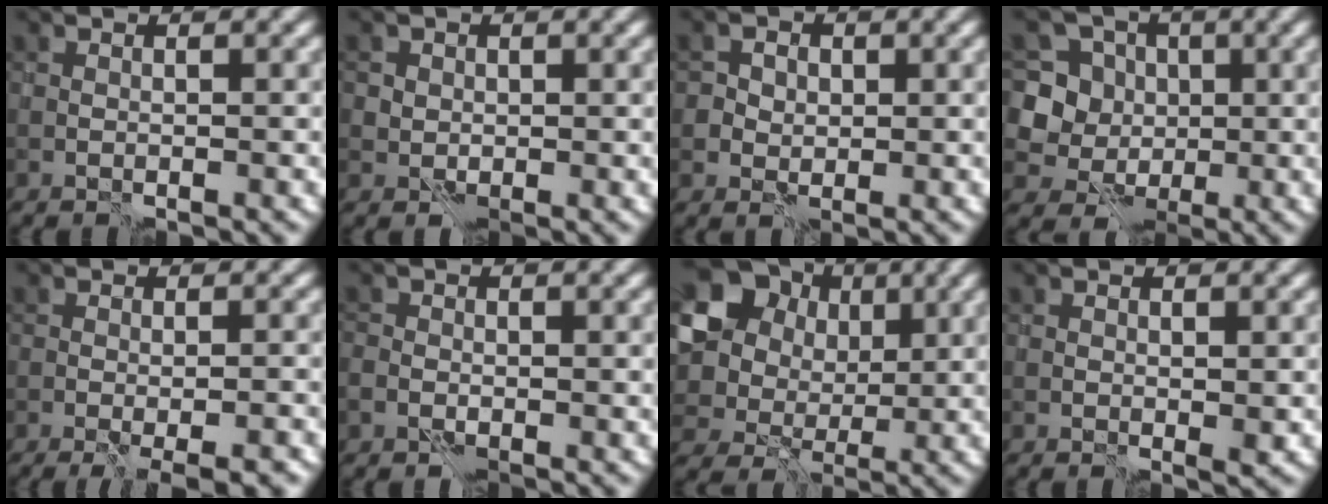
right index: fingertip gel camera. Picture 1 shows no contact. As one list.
[{"total": 2.3, "force": [0.8, 2.1, 0.5], "torque": [-0.004, 0.015, -0.001]}, {"total": 2.8, "force": [0.4, 2.7, 0.9], "torque": [-0.012, 0.010, -0.009]}, {"total": 5.5, "force": [1.2, 5.0, 1.7], "torque": [-0.034, 0.014, 0.010]}, {"total": 4.0, "force": [-2.4, 0.5, 3.2], "torque": [-0.035, -0.009, -0.021]}, {"total": 0.8, "force": [-0.4, 0.7, 0.2], "torque": [-0.004, 0.000, -0.009]}, {"total": 18.5, "force": [7.1, 14.7, 8.8], "torque": [-0.225, 0.017, 0.133]}, {"total": 1.2, "force": [0.0, 0.5, 1.1], "torque": [-0.018, -0.004, 0.002]}]